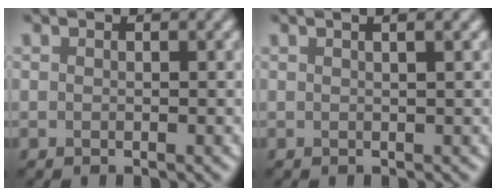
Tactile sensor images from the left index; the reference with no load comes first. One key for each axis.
{"total": 3.7, "fx": 2.0, "fy": 1.7, "fz": 2.7, "tx": -0.006, "ty": 0.026, "tz": -0.011}